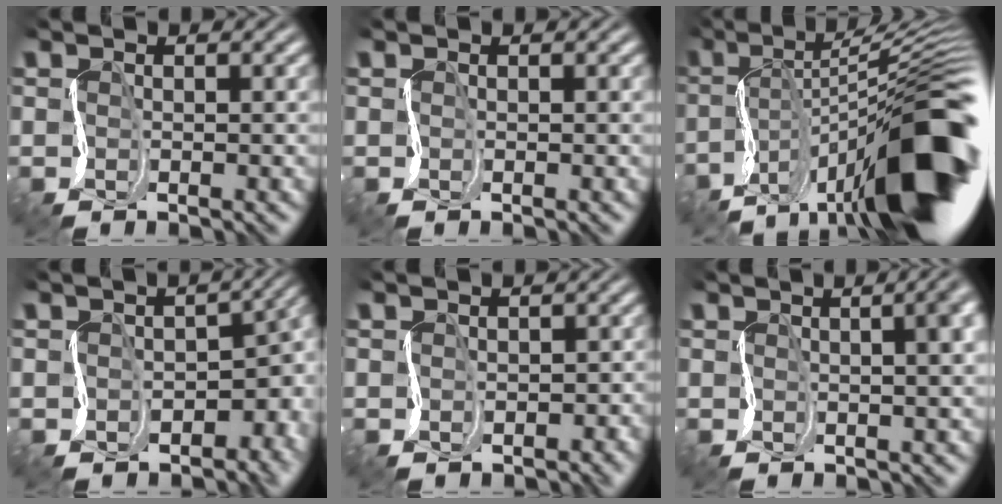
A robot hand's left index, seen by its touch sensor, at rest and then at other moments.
{"total": 0.0}
{"total": 15.4, "force": [-5.7, 4.5, 13.5], "torque": [-0.187, 0.019, -0.104]}
{"total": 8.1, "force": [-3.0, 4.8, 5.9], "torque": [-0.043, -0.016, -0.028]}
{"total": 1.8, "force": [-1.0, 1.3, 0.7], "torque": [0.000, -0.005, -0.015]}
{"total": 8.3, "force": [1.9, 4.4, 6.8], "torque": [-0.033, 0.042, -0.013]}